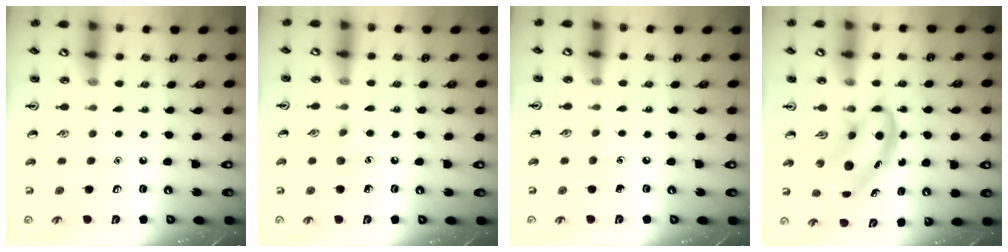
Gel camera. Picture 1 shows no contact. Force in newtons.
{"total": 6.0, "press": 5.7, "slide": 1.9}
{"total": 3.6, "press": 3.4, "slide": 1.2}
{"total": 6.7, "press": 6.6, "slide": 1.3}